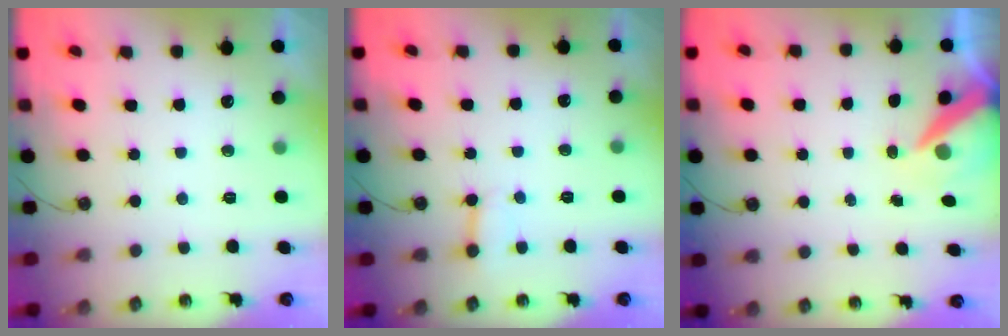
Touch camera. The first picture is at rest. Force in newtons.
{"total": 3.4, "press": 3.4, "slide": 0.2}
{"total": 9.0, "press": 9.0, "slide": 0.8}